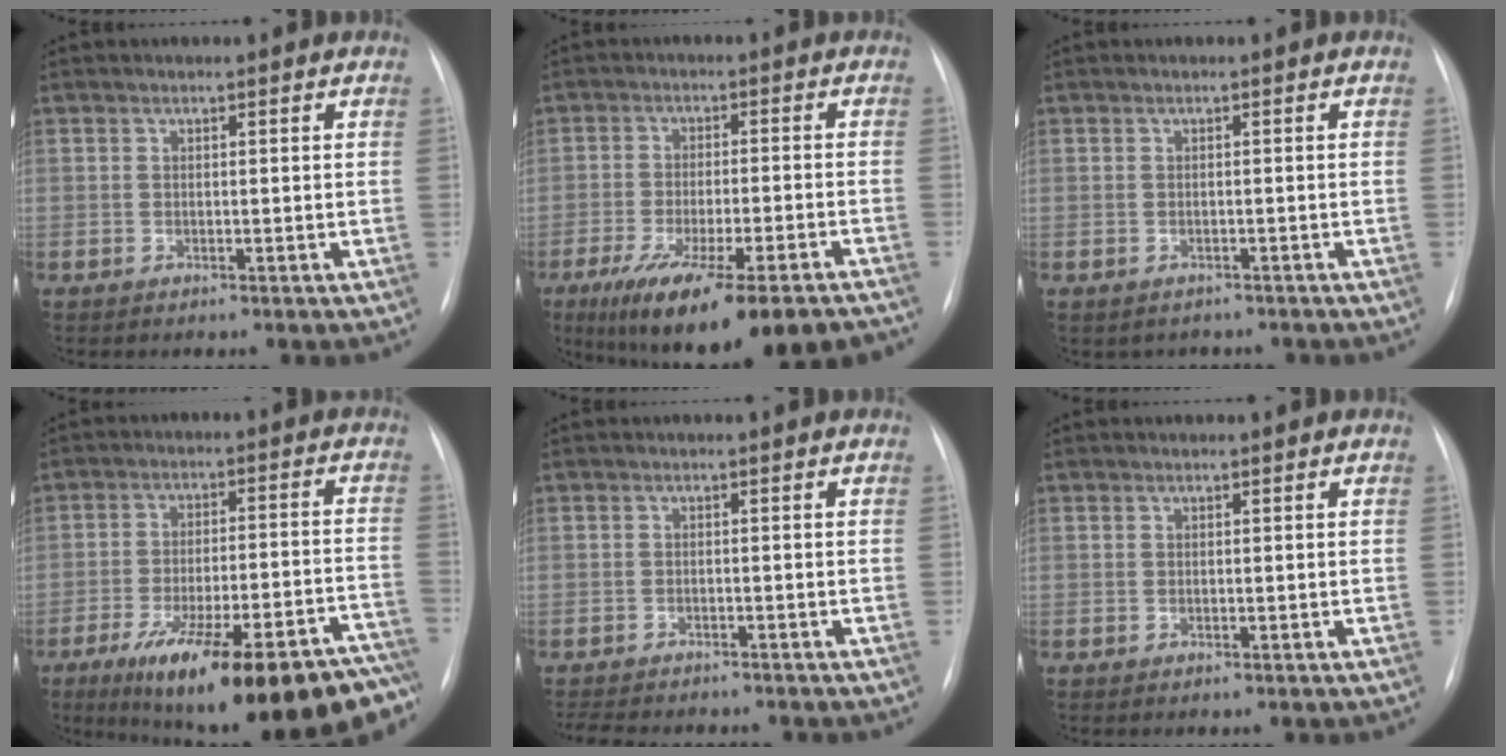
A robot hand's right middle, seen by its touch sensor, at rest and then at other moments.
{"total": 19.0, "force": [-14.1, 2.8, 12.5], "torque": [-0.163, -0.025, -0.210]}
{"total": 2.2, "force": [-1.8, 1.3, 0.2], "torque": [-0.011, 0.004, -0.020]}
{"total": 26.5, "force": [-19.4, 5.1, 17.3], "torque": [-0.186, 0.002, -0.271]}
{"total": 8.4, "force": [-7.4, 2.1, 3.4], "torque": [-0.056, -0.005, -0.099]}
{"total": 0.0}